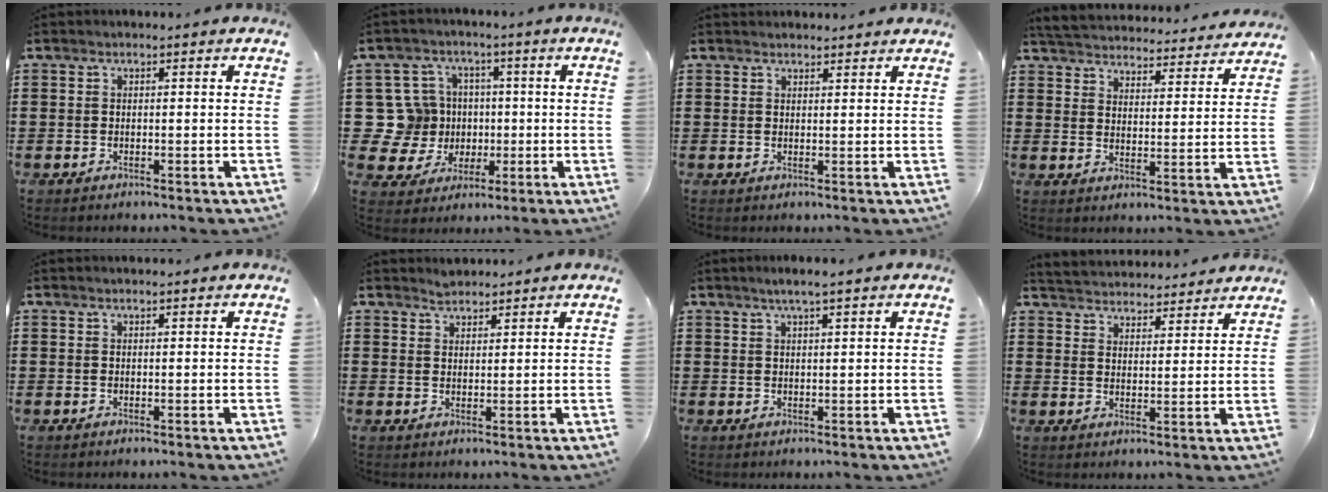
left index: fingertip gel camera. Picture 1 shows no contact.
{"total": 10.3, "force": [1.0, 9.9, 2.9], "torque": [-0.123, 0.012, 0.031]}
{"total": 1.6, "force": [1.6, 0.3, 0.0], "torque": [-0.004, 0.002, 0.032]}
{"total": 4.4, "force": [4.4, 0.0, 0.0], "torque": [-0.025, -0.035, 0.072]}
{"total": 0.7, "force": [0.6, 0.0, 0.4], "torque": [-0.009, 0.000, 0.012]}
{"total": 2.0, "force": [2.0, 0.4, 0.1], "torque": [-0.007, 0.002, 0.039]}
{"total": 2.6, "force": [1.9, 0.0, 1.8], "torque": [-0.037, 0.002, 0.034]}
{"total": 4.0, "force": [3.9, 0.2, -0.6], "torque": [-0.008, -0.022, 0.070]}